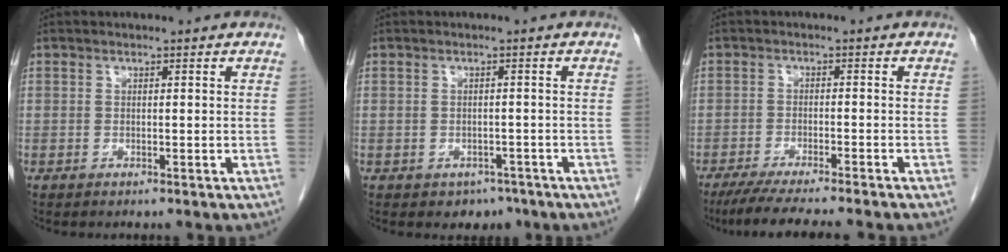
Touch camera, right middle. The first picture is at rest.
{"total": 2.7, "force": [-1.8, 1.9, 0.6], "torque": [-0.003, 0.007, -0.017]}
{"total": 10.0, "force": [-8.6, -0.5, 5.1], "torque": [-0.060, -0.025, -0.134]}